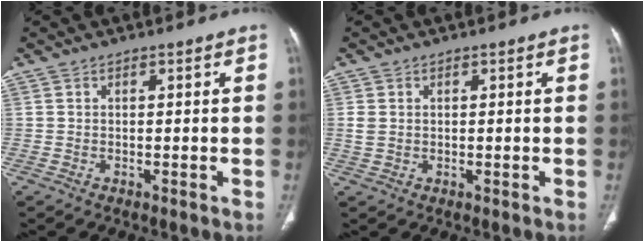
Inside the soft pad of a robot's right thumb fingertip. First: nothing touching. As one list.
[{"total": 2.0, "force": [0.3, 1.6, 1.2], "torque": [-0.031, 0.002, 0.011]}]